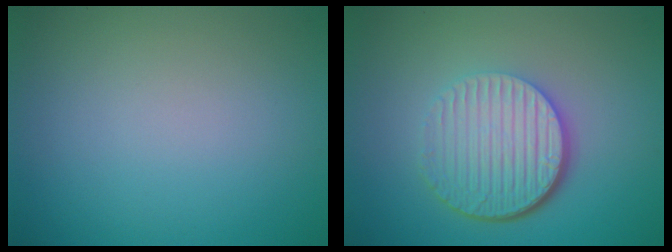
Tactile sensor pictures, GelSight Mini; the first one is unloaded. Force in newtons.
{"total": 6.4, "press": 4.4, "slide": 4.7}